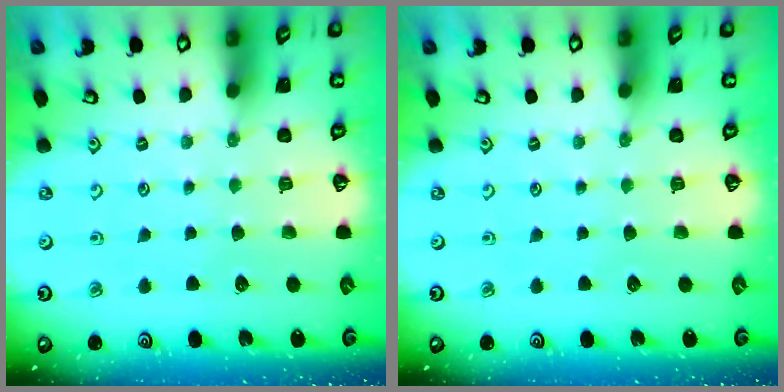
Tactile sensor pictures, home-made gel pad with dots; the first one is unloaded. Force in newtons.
{"total": 0.0}